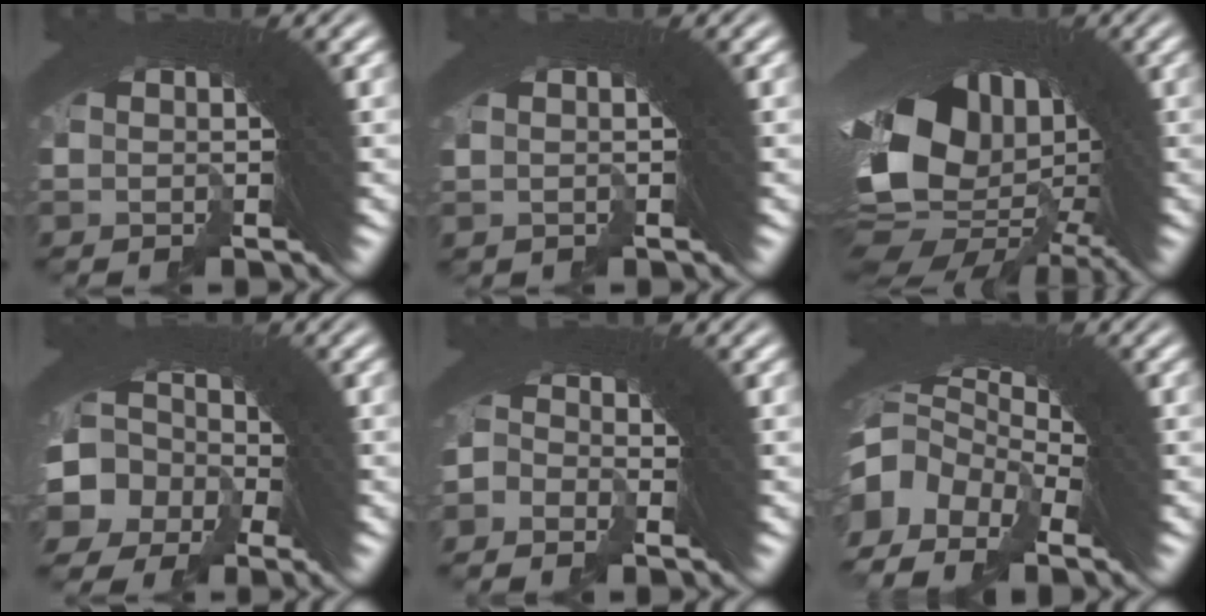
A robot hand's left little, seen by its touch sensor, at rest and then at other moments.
{"total": 0.0}
{"total": 14.4, "force": [-3.1, 10.2, 9.7], "torque": [-0.186, -0.051, -0.030]}
{"total": 7.2, "force": [-1.5, 6.0, 3.7], "torque": [-0.104, -0.038, -0.014]}
{"total": 2.6, "force": [-1.1, 2.0, 1.1], "torque": [-0.005, 0.010, -0.033]}
{"total": 6.9, "force": [-0.3, 5.5, 4.1], "torque": [-0.103, -0.011, -0.008]}